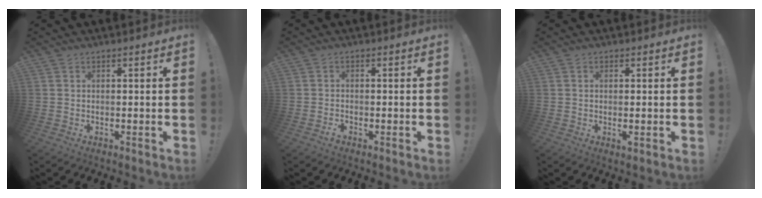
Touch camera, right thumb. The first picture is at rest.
{"total": 1.3, "force": [-1.0, 0.4, 0.7], "torque": [-0.017, 0.004, -0.016]}
{"total": 1.6, "force": [-0.1, 0.7, 1.5], "torque": [-0.010, -0.004, -0.003]}